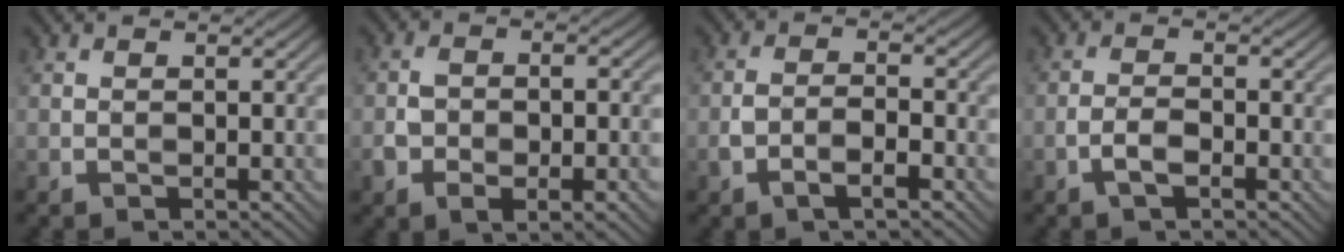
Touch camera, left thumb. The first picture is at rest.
{"total": 7.7, "force": [-3.5, 3.9, 5.7], "torque": [-0.104, -0.013, -0.055]}
{"total": 3.9, "force": [-2.2, 1.3, 2.9], "torque": [-0.061, 0.001, -0.045]}
{"total": 2.7, "force": [-1.5, 0.8, 2.0], "torque": [-0.045, 0.003, -0.035]}